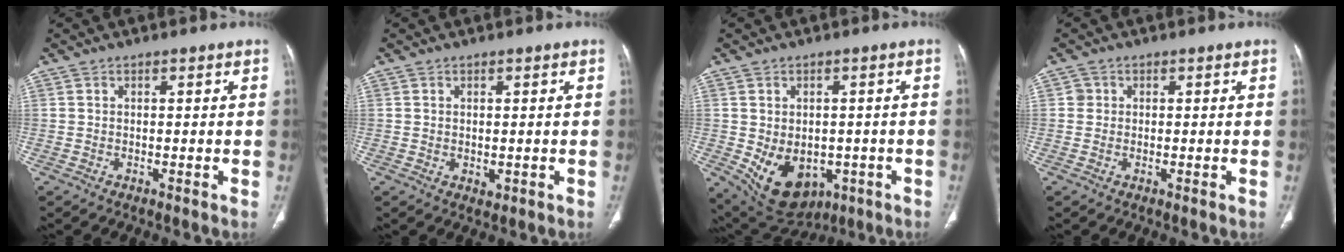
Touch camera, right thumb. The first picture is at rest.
{"total": 1.2, "force": [0.2, 0.9, 0.7], "torque": [-0.012, -0.006, 0.008]}
{"total": 12.6, "force": [-3.6, 9.3, 7.8], "torque": [-0.104, 0.002, -0.029]}
{"total": 1.4, "force": [0.2, 1.4, 0.2], "torque": [0.006, 0.003, 0.002]}